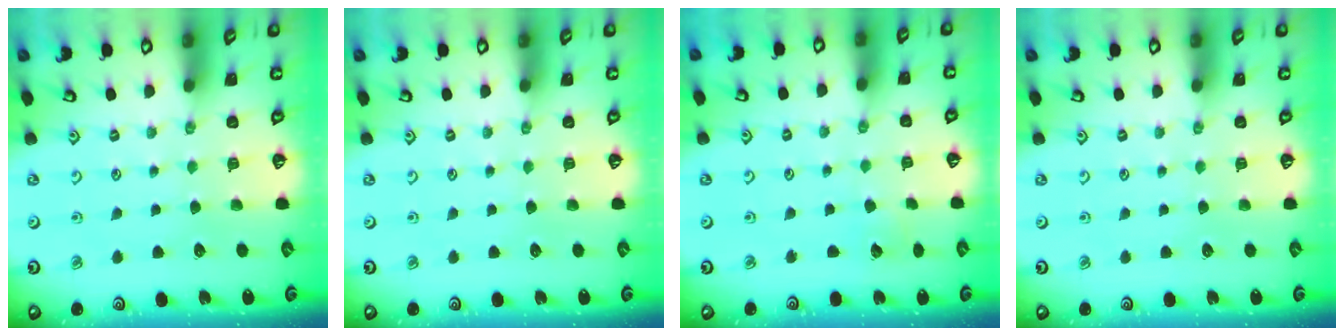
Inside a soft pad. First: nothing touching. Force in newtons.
{"total": 0.0}
{"total": 2.8, "press": 2.7, "slide": 0.3}
{"total": 0.0}